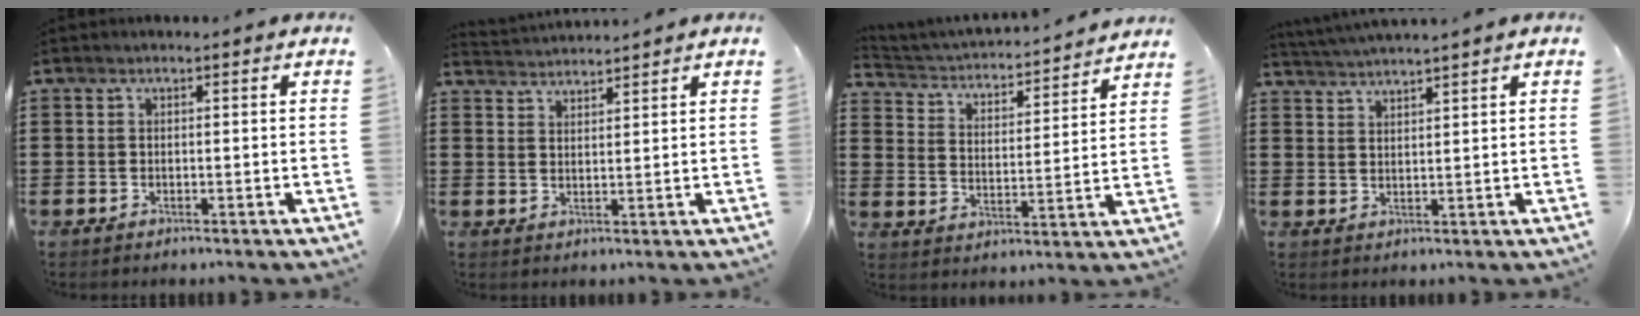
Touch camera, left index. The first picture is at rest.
{"total": 2.3, "force": [2.3, -0.3, -0.5], "torque": [0.001, -0.005, 0.044]}
{"total": 2.6, "force": [2.5, 0.3, 0.2], "torque": [-0.026, -0.029, 0.032]}
{"total": 2.4, "force": [2.3, -0.7, 0.1], "torque": [-0.008, -0.006, 0.043]}